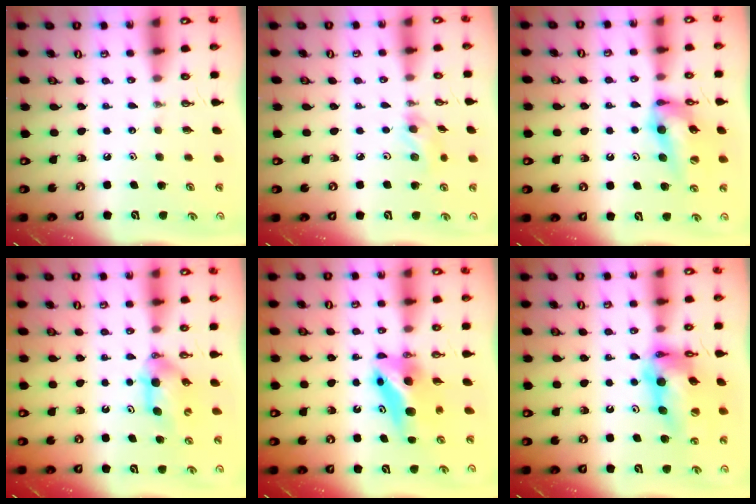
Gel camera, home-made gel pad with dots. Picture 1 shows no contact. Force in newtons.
{"total": 5.4, "press": 5.3, "slide": 1.0}
{"total": 11.4, "press": 10.7, "slide": 3.9}
{"total": 5.4, "press": 5.2, "slide": 1.4}
{"total": 6.4, "press": 6.4, "slide": 0.8}
{"total": 16.2, "press": 16.1, "slide": 1.7}